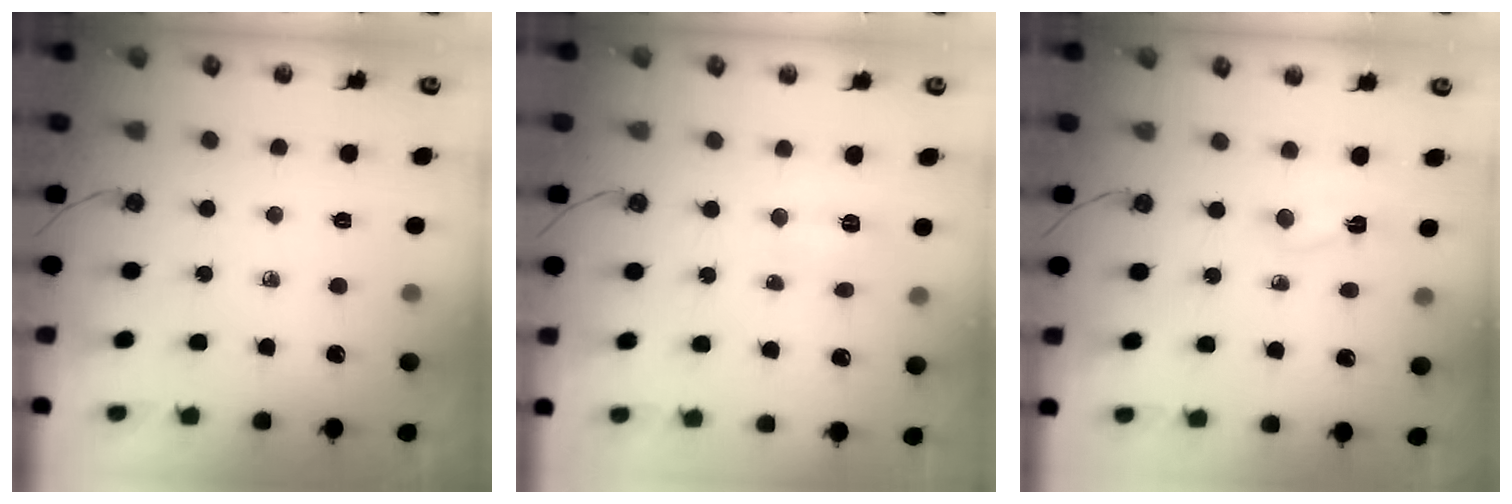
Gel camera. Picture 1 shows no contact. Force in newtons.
{"total": 3.7, "press": 3.6, "slide": 0.5}
{"total": 3.3, "press": 3.2, "slide": 0.7}